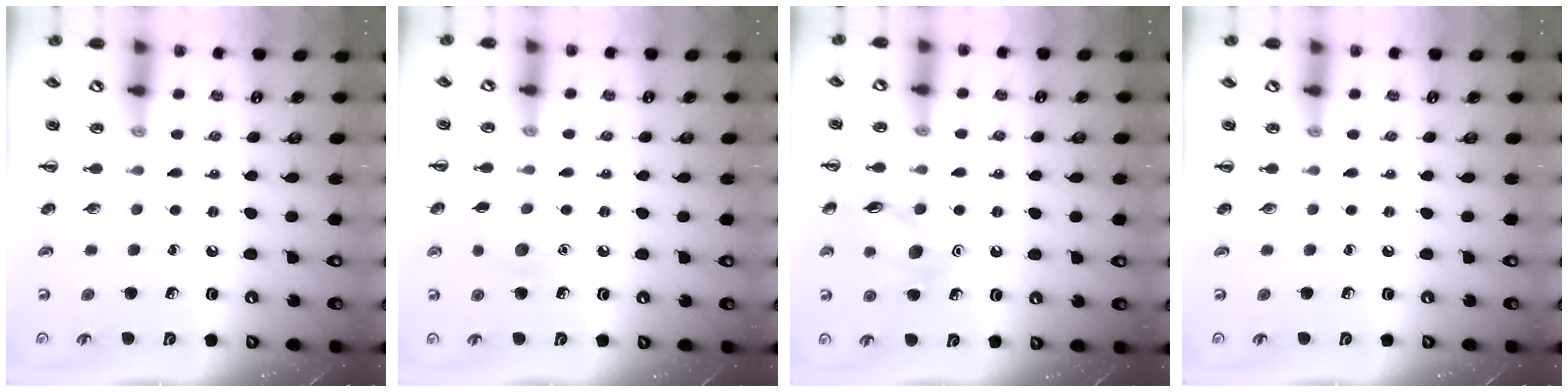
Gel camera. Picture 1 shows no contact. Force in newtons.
{"total": 6.6, "press": 6.4, "slide": 1.5}
{"total": 11.7, "press": 11.7, "slide": 0.9}
{"total": 0.0}